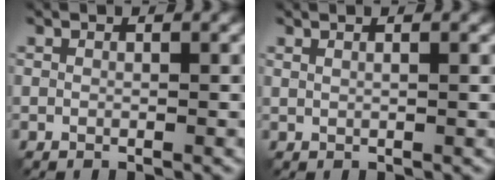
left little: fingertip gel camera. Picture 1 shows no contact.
{"total": 1.8, "force": [1.0, 0.8, 1.3], "torque": [-0.006, 0.000, 0.000]}